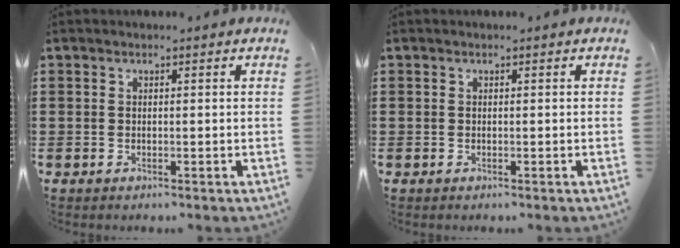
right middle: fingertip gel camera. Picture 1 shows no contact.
{"total": 0.0}